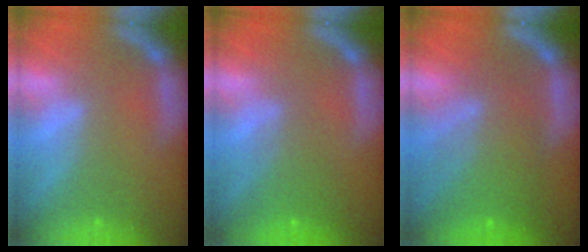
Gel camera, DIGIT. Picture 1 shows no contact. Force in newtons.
{"total": 3.1}
{"total": 8.0}